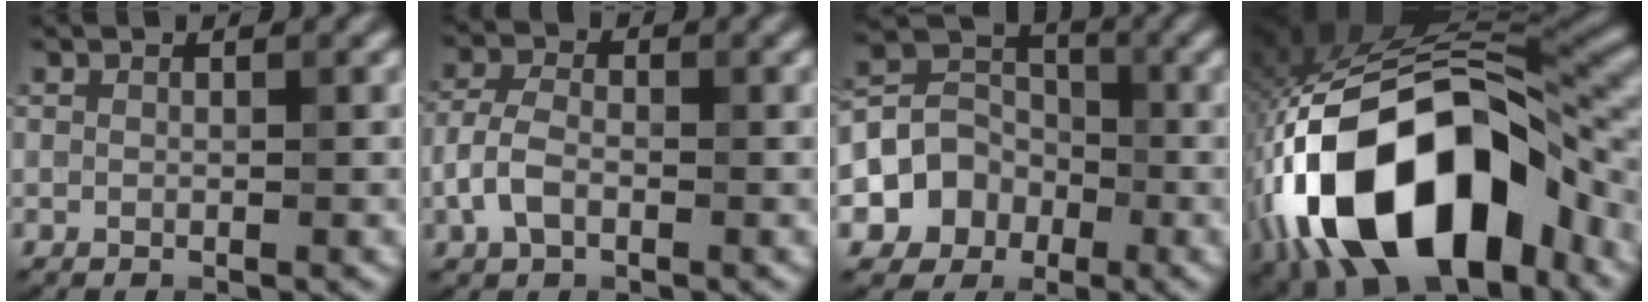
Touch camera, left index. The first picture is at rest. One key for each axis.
{"total": 3.1, "fx": -1.3, "fy": 1.7, "fz": 2.3, "tx": -0.054, "ty": 0.010, "tz": -0.031}
{"total": 5.1, "fx": -1.9, "fy": 4.3, "fz": 2.0, "tx": -0.022, "ty": 0.008, "tz": -0.047}
{"total": 17.8, "fx": -6.2, "fy": 8.6, "fz": 14.3, "tx": -0.262, "ty": -0.002, "tz": -0.103}